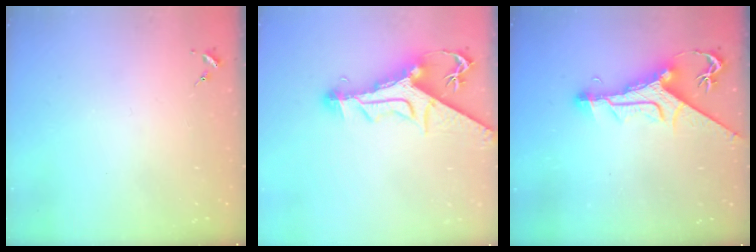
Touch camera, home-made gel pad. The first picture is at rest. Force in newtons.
{"total": 13.8, "press": 13.7, "slide": 1.5}
{"total": 12.6, "press": 12.5, "slide": 1.4}